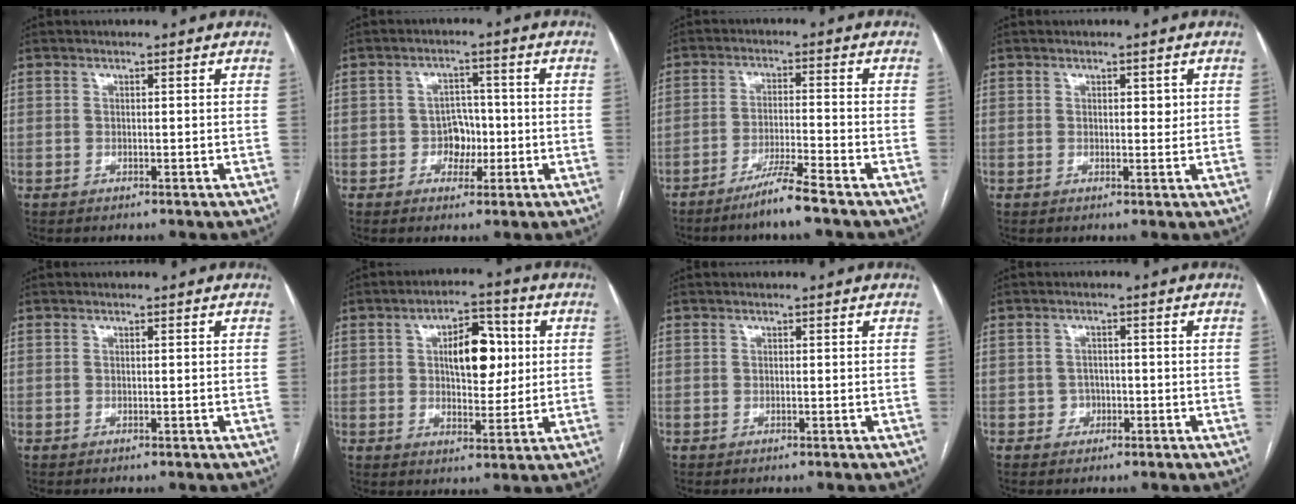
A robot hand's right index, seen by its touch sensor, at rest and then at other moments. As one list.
[{"total": 4.0, "force": [-1.0, 3.2, 2.2], "torque": [-0.028, 0.011, -0.016]}, {"total": 6.1, "force": [-4.8, -1.0, 3.7], "torque": [-0.065, -0.017, -0.094]}, {"total": 1.6, "force": [0.5, 0.8, 1.3], "torque": [-0.015, -0.001, 0.006]}, {"total": 0.0}, {"total": 9.2, "force": [1.9, 4.3, 8.0], "torque": [-0.120, 0.015, 0.032]}, {"total": 0.0}, {"total": 1.9, "force": [-0.8, 1.7, 0.4], "torque": [0.002, 0.009, -0.013]}]